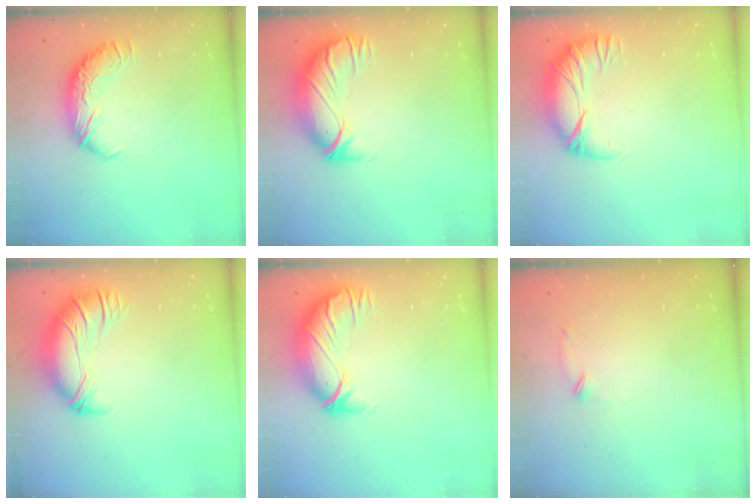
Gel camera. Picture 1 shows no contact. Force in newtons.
{"total": 3.0, "press": 0.4, "slide": 3.0}
{"total": 4.0, "press": 3.4, "slide": 2.1}
{"total": 2.6, "press": 0.1, "slide": 2.6}
{"total": 3.0, "press": 0.4, "slide": 3.0}
{"total": 6.8, "press": 6.7, "slide": 0.9}